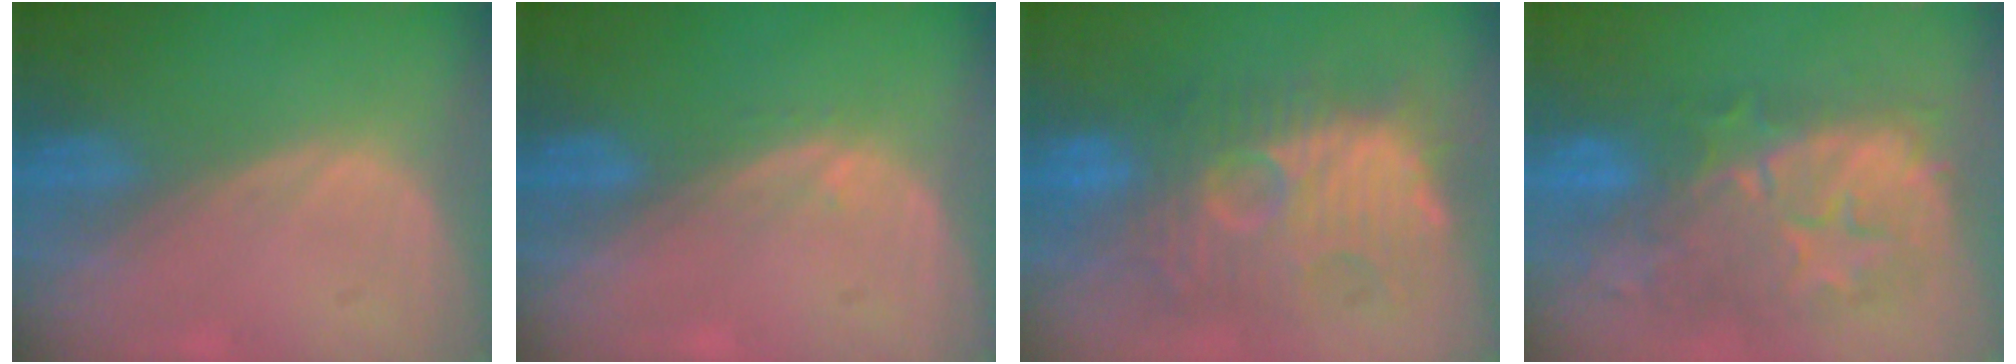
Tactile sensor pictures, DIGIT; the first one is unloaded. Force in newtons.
{"total": 0.7, "press": 0.7, "slide": 0.2}
{"total": 12.1, "press": 11.7, "slide": 2.9}
{"total": 11.4, "press": 10.5, "slide": 4.5}